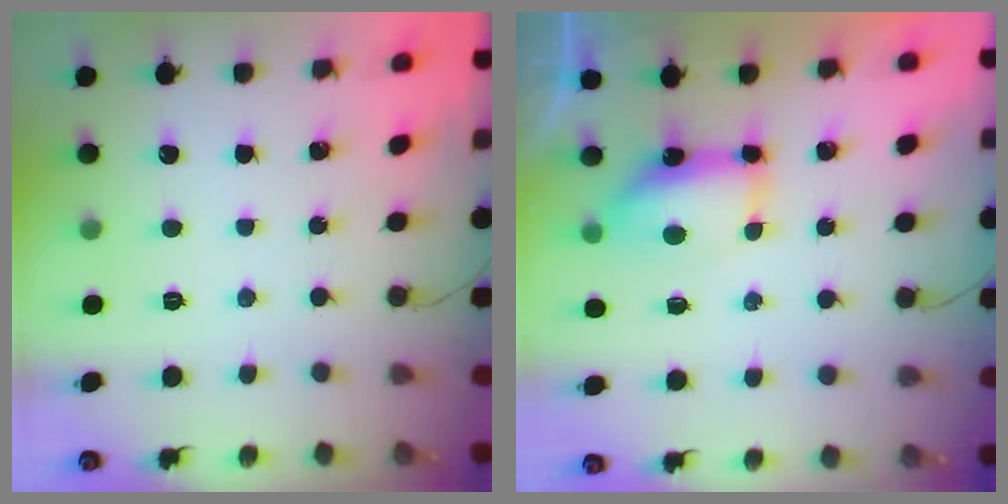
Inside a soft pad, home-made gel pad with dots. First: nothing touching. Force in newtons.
{"total": 7.3, "press": 7.3, "slide": 0.6}